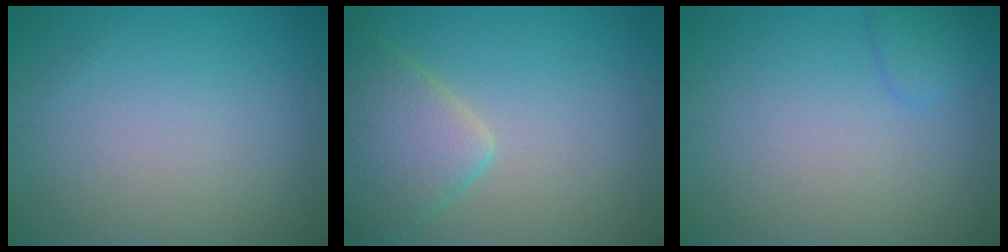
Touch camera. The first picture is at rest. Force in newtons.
{"total": 5.0, "press": 5.0, "slide": 0.5}
{"total": 1.5, "press": 1.4, "slide": 0.1}